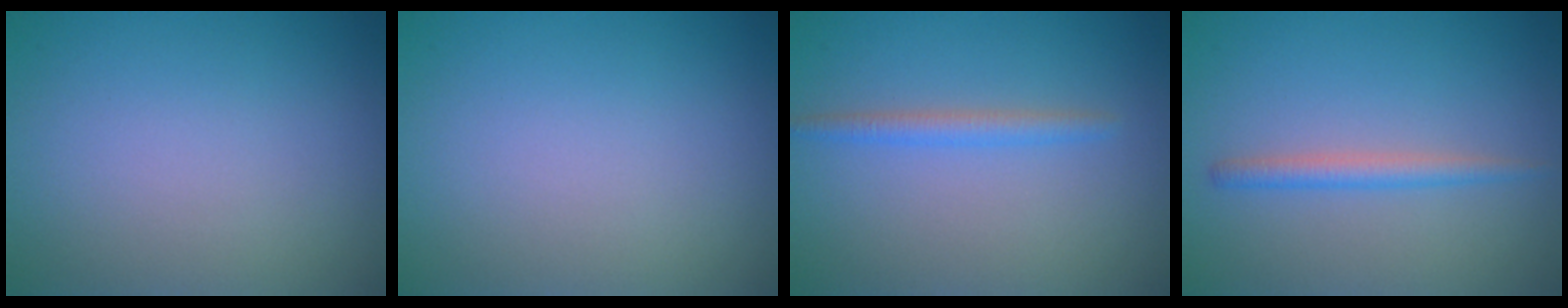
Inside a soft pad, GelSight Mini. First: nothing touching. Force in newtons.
{"total": 0.0}
{"total": 1.6, "press": 1.6, "slide": 0.0}
{"total": 1.8, "press": 1.8, "slide": 0.1}